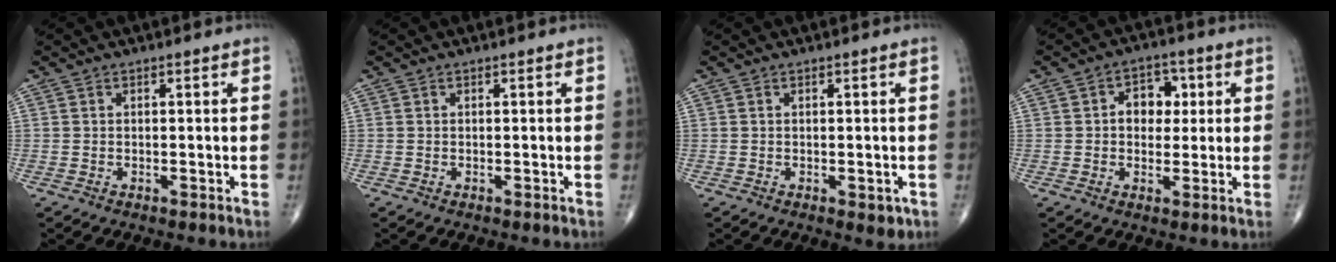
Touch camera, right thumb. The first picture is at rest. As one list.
[{"total": 0.0}, {"total": 1.9, "force": [-0.5, 0.9, 1.6], "torque": [-0.012, -0.003, -0.003]}, {"total": 6.5, "force": [1.2, 4.9, 4.1], "torque": [-0.022, 0.007, 0.013]}]